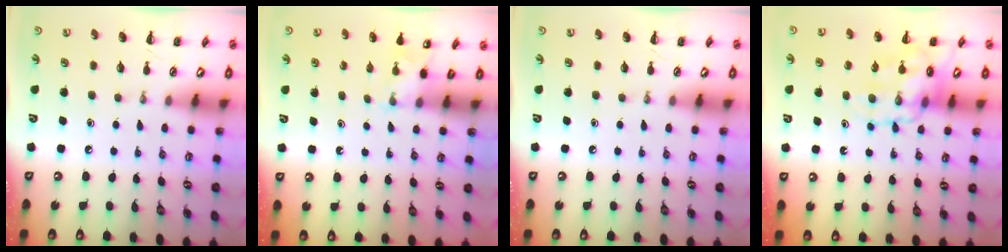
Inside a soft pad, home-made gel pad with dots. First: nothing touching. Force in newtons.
{"total": 2.0, "press": 1.9, "slide": 0.6}
{"total": 0.0}
{"total": 12.0, "press": 11.7, "slide": 2.4}